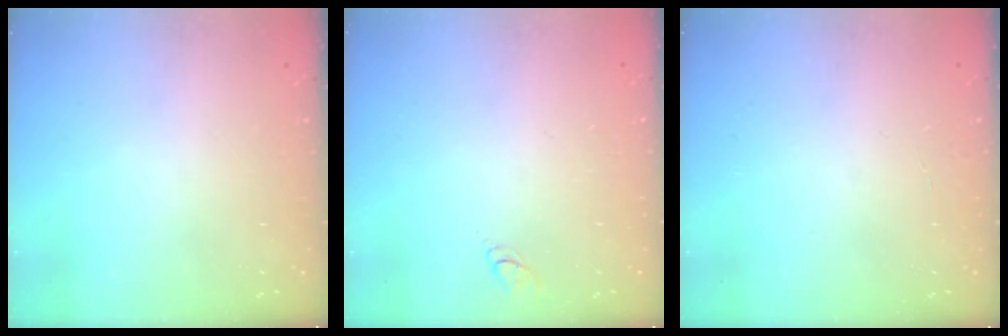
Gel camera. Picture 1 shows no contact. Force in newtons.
{"total": 3.0, "press": 3.0, "slide": 0.2}
{"total": 1.8, "press": 1.8, "slide": 0.1}